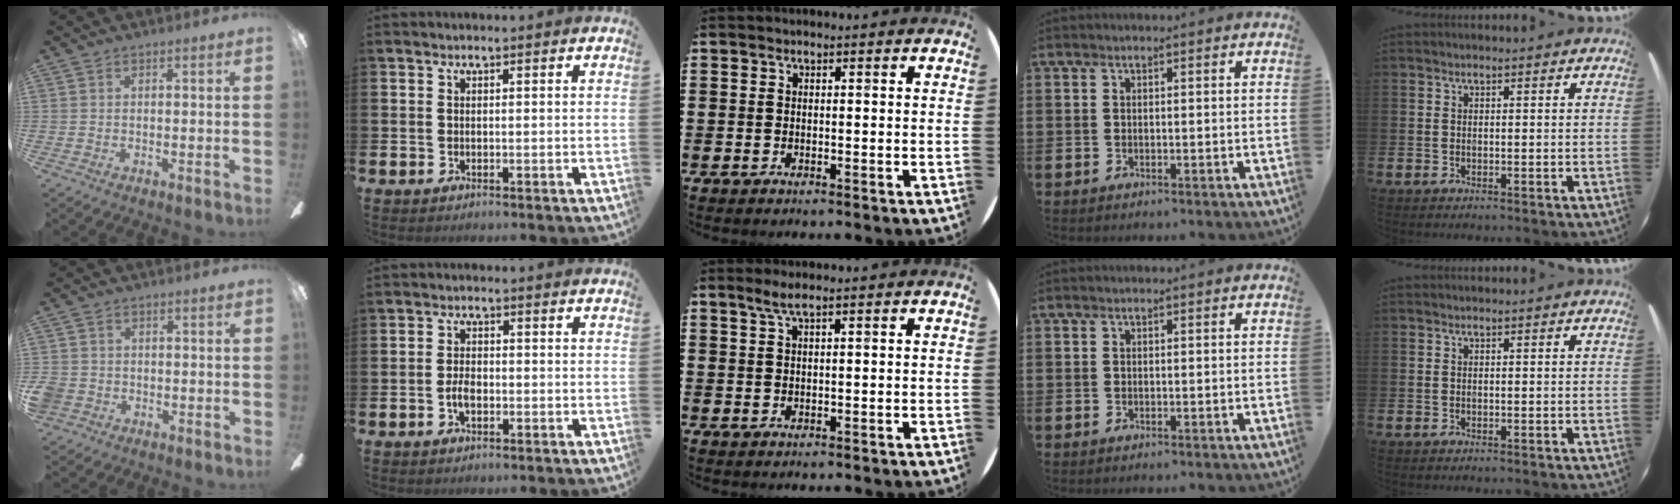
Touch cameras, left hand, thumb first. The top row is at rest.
{"thumb": {"total": 3.2, "force": [-1.3, 2.7, 0.9], "torque": [-0.020, 0.008, -0.026]}, "index": {"total": 2.5, "force": [-0.7, 1.3, 2.0], "torque": [-0.035, 0.002, -0.013]}, "middle": {"total": 1.9, "force": [1.2, 0.0, 1.5], "torque": [-0.032, 0.001, 0.020]}}